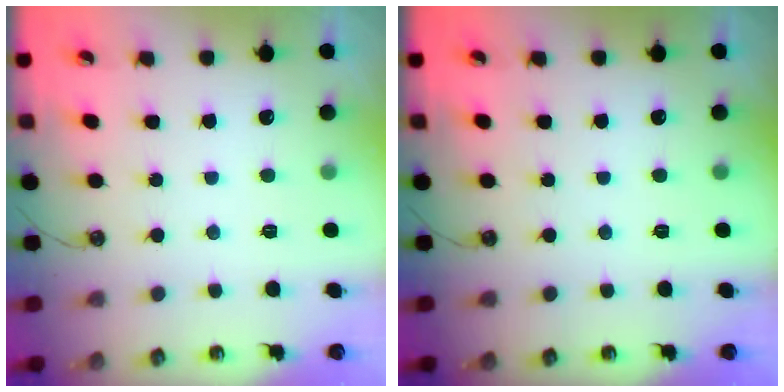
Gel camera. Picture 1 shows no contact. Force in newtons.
{"total": 0.0}